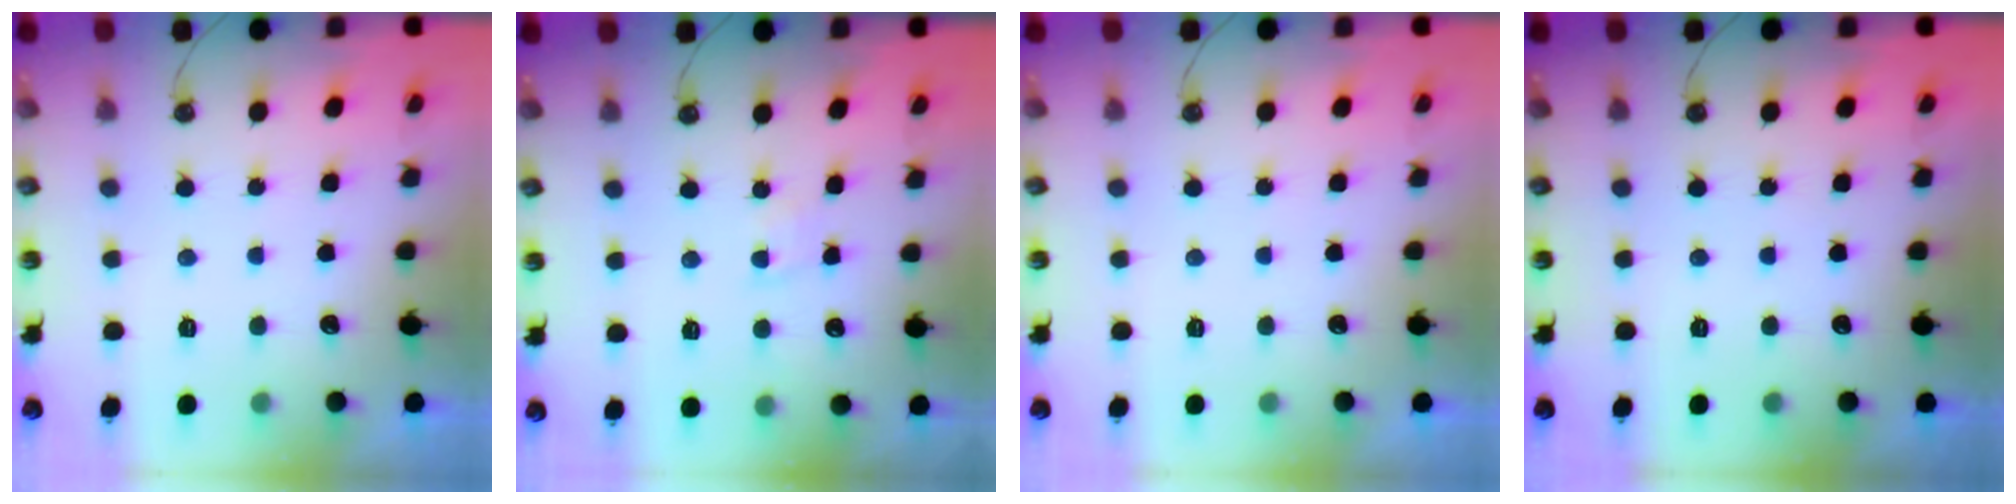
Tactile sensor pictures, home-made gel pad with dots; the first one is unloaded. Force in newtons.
{"total": 3.1, "press": 3.1, "slide": 0.4}
{"total": 0.0}
{"total": 0.0}